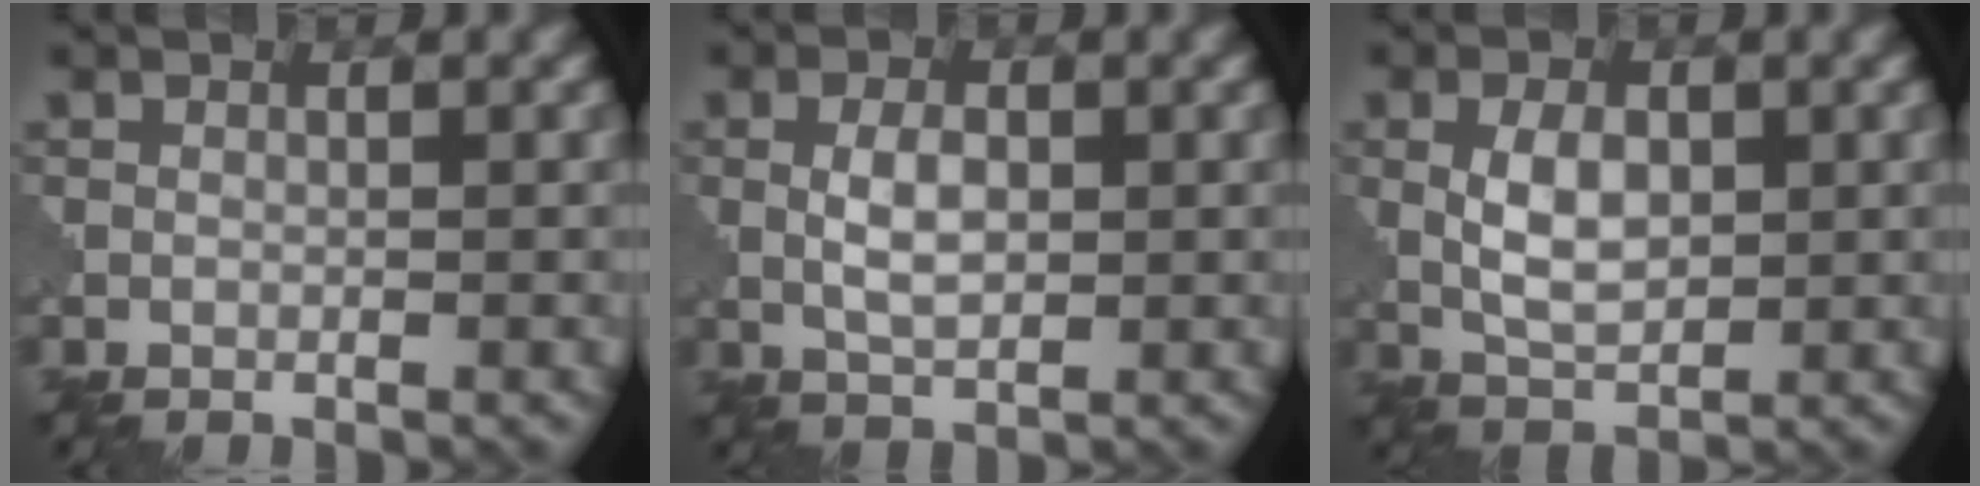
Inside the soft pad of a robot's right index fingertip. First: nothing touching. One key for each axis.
{"total": 2.9, "fx": 0.1, "fy": 1.5, "fz": 2.5, "tx": -0.056, "ty": -0.001, "tz": 0.003}
{"total": 3.9, "fx": 0.3, "fy": 2.1, "fz": 3.2, "tx": -0.071, "ty": 0.002, "tz": 0.009}